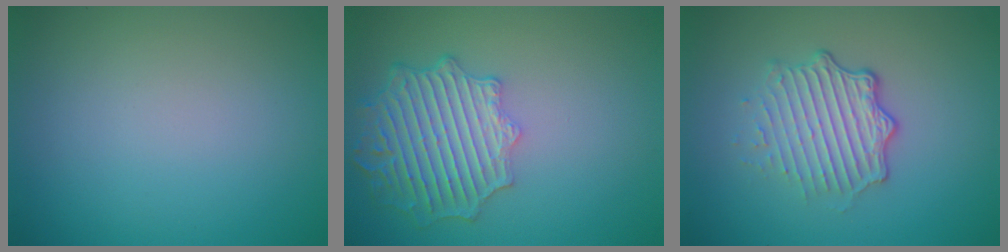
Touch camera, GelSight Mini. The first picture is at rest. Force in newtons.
{"total": 6.2, "press": 5.1, "slide": 3.5}
{"total": 4.7, "press": 3.2, "slide": 3.4}